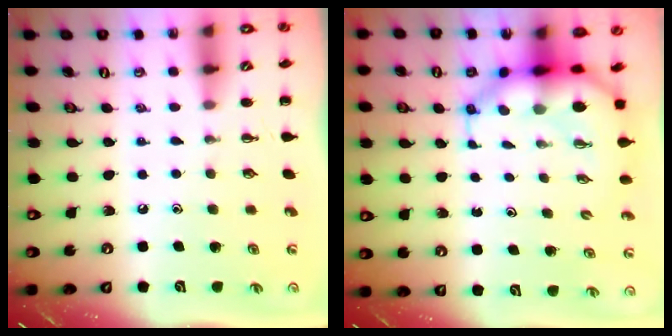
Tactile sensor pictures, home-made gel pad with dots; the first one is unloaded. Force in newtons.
{"total": 8.0, "press": 7.7, "slide": 2.1}